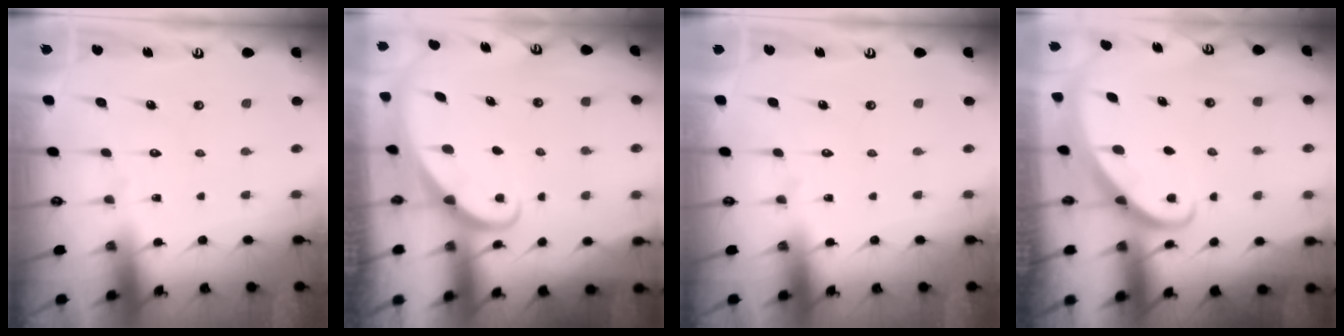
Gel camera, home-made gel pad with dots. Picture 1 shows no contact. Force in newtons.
{"total": 1.8, "press": 1.8, "slide": 0.0}
{"total": 0.0}
{"total": 2.7, "press": 2.6, "slide": 0.2}